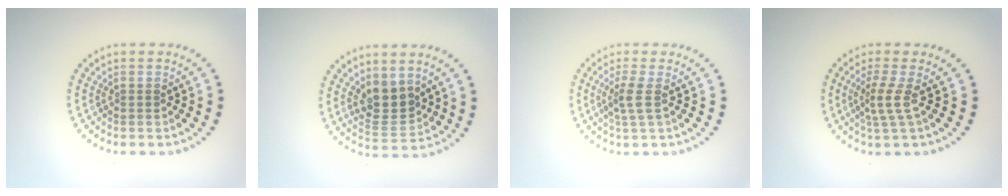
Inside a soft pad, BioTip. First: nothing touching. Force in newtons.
{"total": 3.3, "press": 3.0, "slide": 1.4}
{"total": 2.1, "press": 1.6, "slide": 1.3}
{"total": 2.4, "press": 1.6, "slide": 1.8}